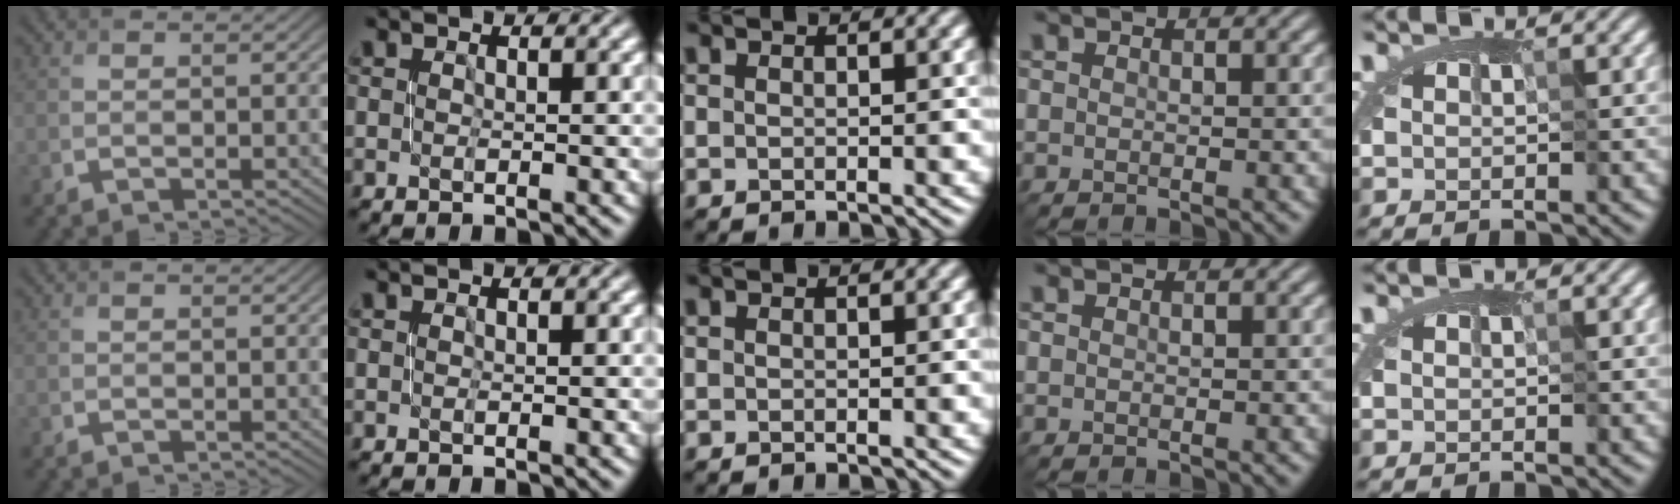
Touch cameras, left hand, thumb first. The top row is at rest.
{}